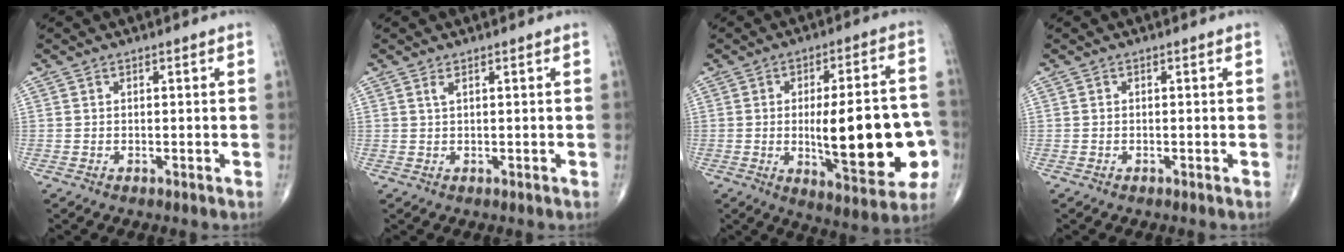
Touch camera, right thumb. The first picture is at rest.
{"total": 0.9, "force": [0.5, 0.1, 0.6], "torque": [-0.016, 0.002, 0.013]}
{"total": 20.9, "force": [-3.0, 7.1, 19.5], "torque": [-0.257, 0.012, -0.028]}
{"total": 0.0}